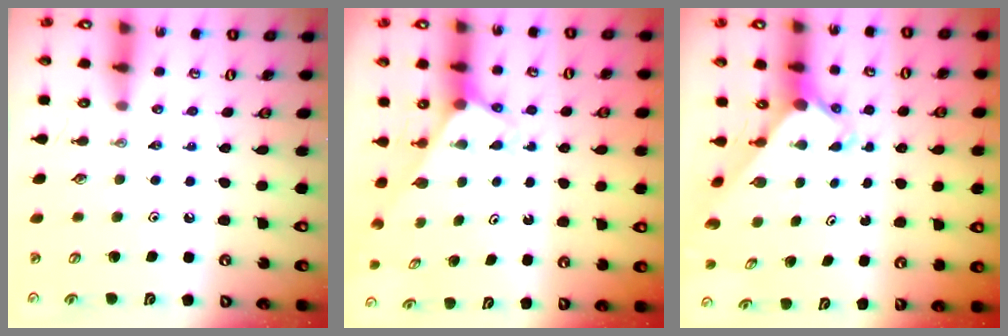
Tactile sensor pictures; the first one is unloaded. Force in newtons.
{"total": 2.6, "press": 2.6, "slide": 0.2}
{"total": 2.6, "press": 2.6, "slide": 0.2}